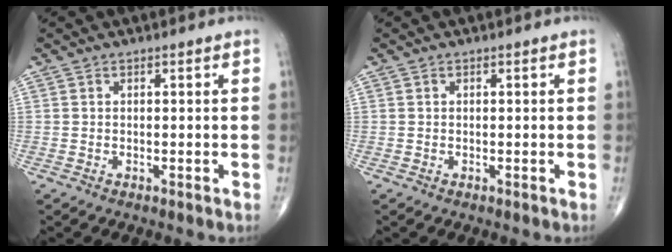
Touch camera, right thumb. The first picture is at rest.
{"total": 0.0}